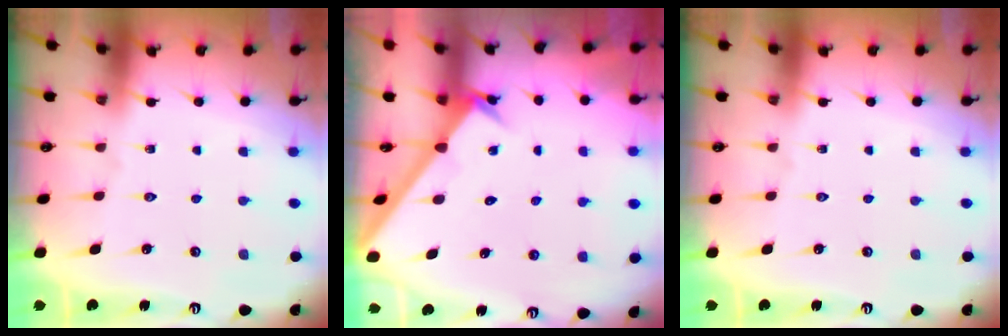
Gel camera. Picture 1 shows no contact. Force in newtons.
{"total": 1.9, "press": 1.9, "slide": 0.2}
{"total": 0.0}